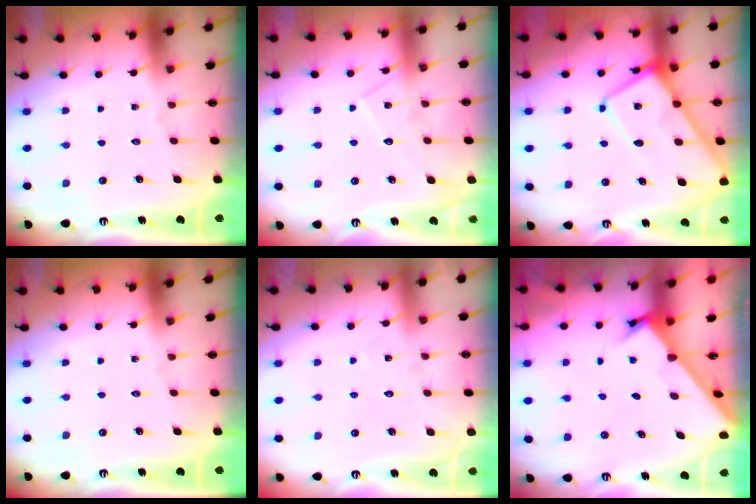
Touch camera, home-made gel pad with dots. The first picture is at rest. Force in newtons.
{"total": 8.6, "press": 8.6, "slide": 0.7}
{"total": 13.5, "press": 13.4, "slide": 1.5}
{"total": 0.0}
{"total": 4.7, "press": 4.7, "slide": 0.5}
{"total": 2.1, "press": 2.1, "slide": 0.2}